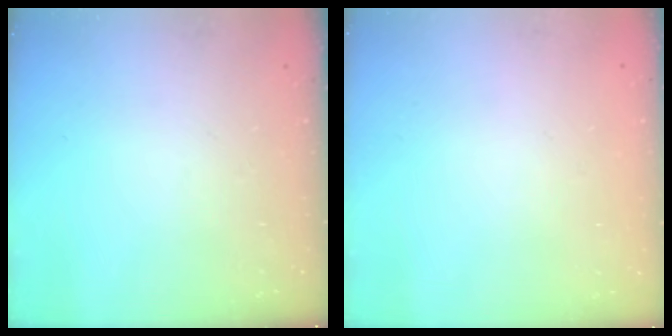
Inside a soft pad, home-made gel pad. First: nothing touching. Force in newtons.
{"total": 1.9, "press": 1.9, "slide": 0.2}